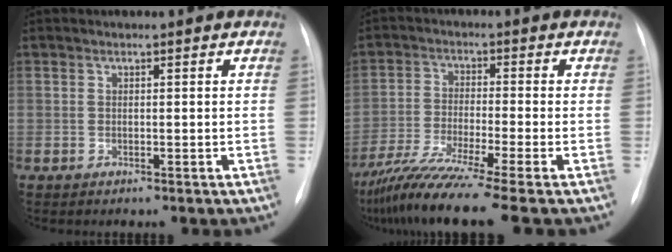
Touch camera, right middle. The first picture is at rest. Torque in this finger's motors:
{"motor_torque": [1.21, -0.93, 0.51, 0.18]}